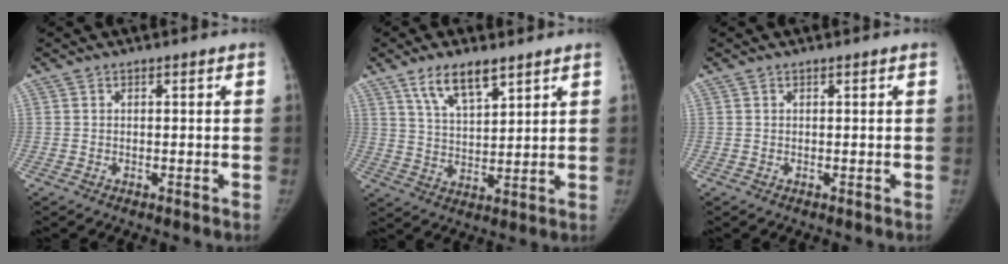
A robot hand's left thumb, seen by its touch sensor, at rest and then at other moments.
{"total": 9.0, "force": [5.9, 3.3, 5.9], "torque": [-0.093, -0.031, 0.115]}
{"total": 0.0}